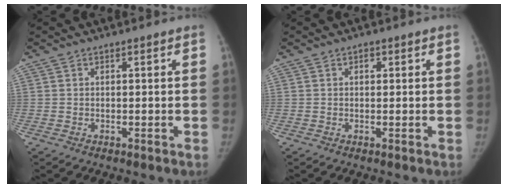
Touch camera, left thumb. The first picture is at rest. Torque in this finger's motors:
{"motor_torque": [0.31, 0.17, 0.16, -0.41, 0.05]}